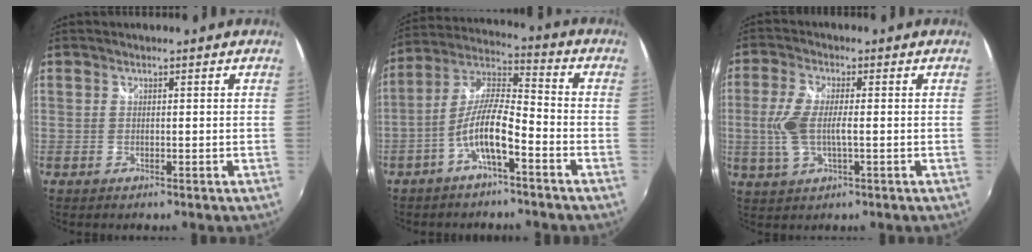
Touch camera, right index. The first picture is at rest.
{"total": 9.4, "force": [-4.6, 2.0, 7.9], "torque": [-0.172, 0.009, -0.086]}
{"total": 7.6, "force": [-0.7, 2.9, 7.0], "torque": [-0.151, -0.002, -0.013]}